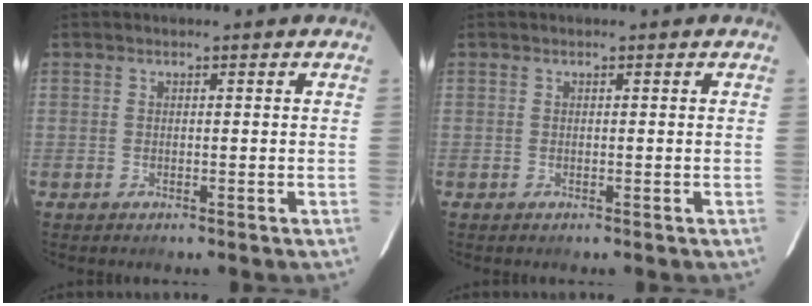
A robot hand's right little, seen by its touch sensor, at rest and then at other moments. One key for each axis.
{"total": 0.0}